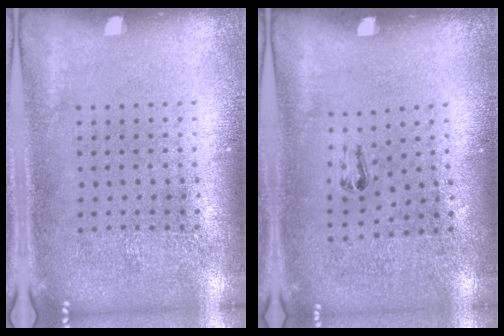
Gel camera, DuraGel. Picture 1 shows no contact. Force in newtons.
{"total": 0.6, "press": 0.3, "slide": 0.5}